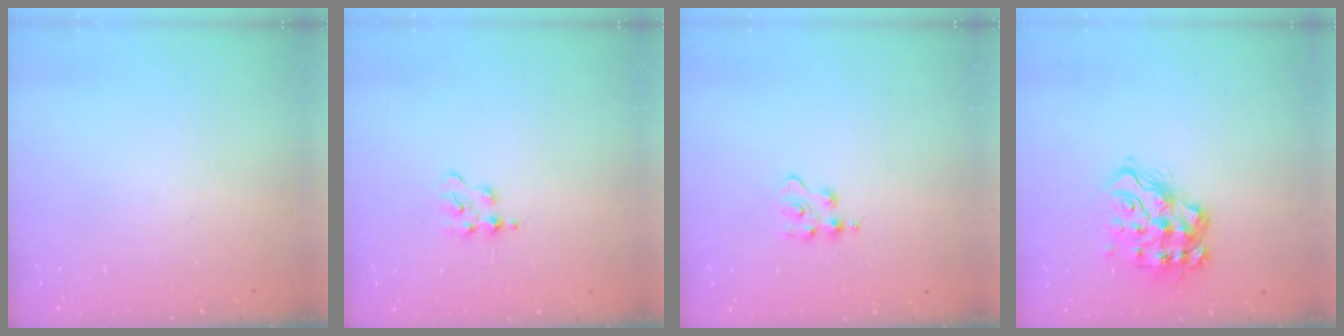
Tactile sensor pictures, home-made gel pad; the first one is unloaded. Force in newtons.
{"total": 2.8, "press": 2.7, "slide": 0.5}
{"total": 2.8, "press": 2.8, "slide": 0.4}
{"total": 14.1, "press": 14.1, "slide": 1.2}